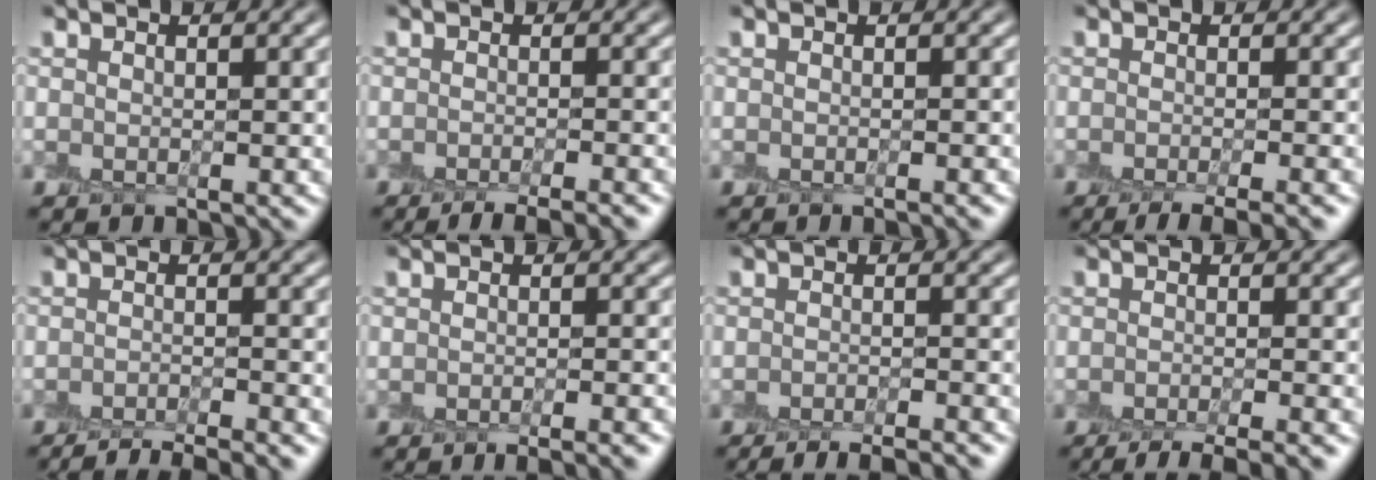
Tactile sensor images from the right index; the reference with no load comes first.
{"total": 4.6, "force": [-3.2, 1.1, 3.1], "torque": [-0.025, -0.002, -0.044]}
{"total": 1.1, "force": [-0.7, 0.2, 0.8], "torque": [-0.003, -0.003, -0.012]}
{"total": 4.8, "force": [-3.0, 1.3, 3.5], "torque": [-0.031, -0.006, -0.044]}
{"total": 4.6, "force": [-3.8, 0.9, 2.5], "torque": [-0.026, -0.002, -0.064]}
{"total": 4.0, "force": [-2.6, 1.1, 2.9], "torque": [-0.017, 0.008, -0.030]}
{"total": 5.5, "force": [-4.5, 1.2, 2.8], "torque": [-0.024, -0.001, -0.058]}
{"total": 5.2, "force": [-3.7, 1.2, 3.5], "torque": [-0.035, -0.006, -0.058]}